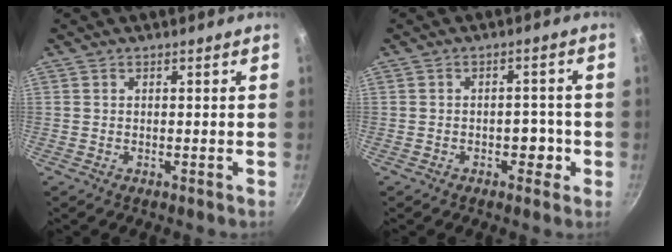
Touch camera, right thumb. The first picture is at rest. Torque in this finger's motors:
{"motor_torque": [0.66, 0.59, 0.75, -0.52, 0.01]}